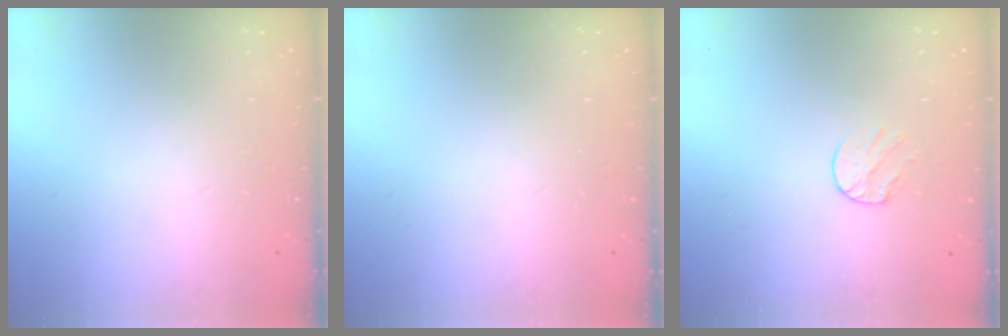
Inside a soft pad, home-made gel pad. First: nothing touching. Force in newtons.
{"total": 0.0}
{"total": 6.0, "press": 6.0, "slide": 0.6}